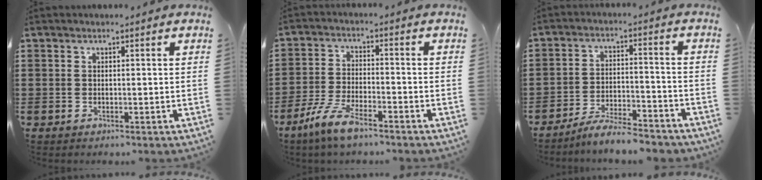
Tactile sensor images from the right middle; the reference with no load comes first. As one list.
[{"total": 6.7, "force": [-4.7, 1.4, 4.6], "torque": [-0.113, -0.008, -0.094]}, {"total": 5.9, "force": [-5.7, 0.3, 1.8], "torque": [-0.036, 0.000, -0.110]}]